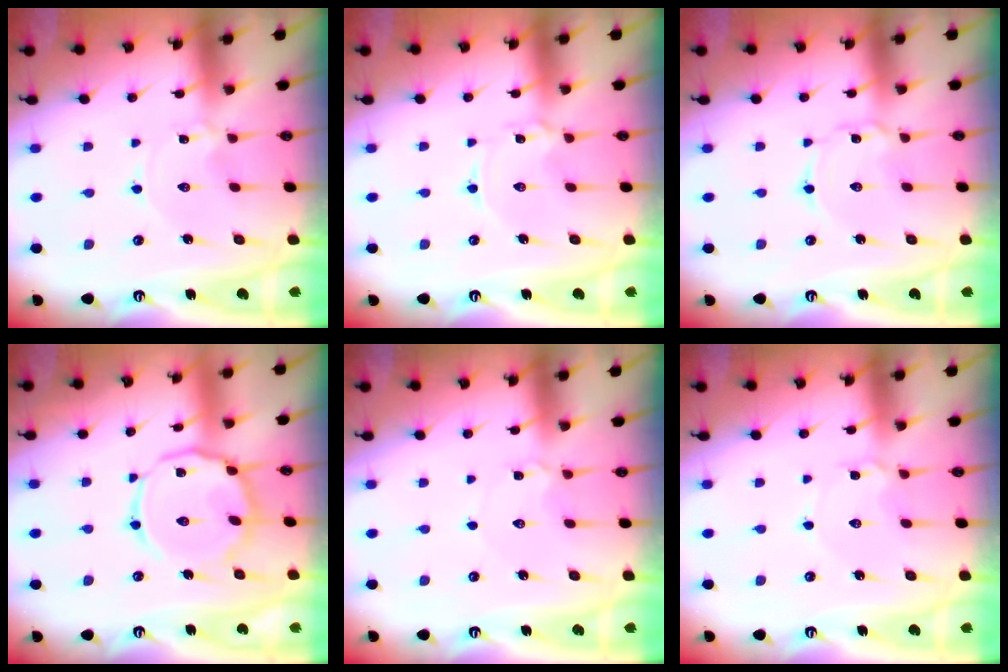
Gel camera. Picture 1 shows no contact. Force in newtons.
{"total": 0.9, "press": 0.9, "slide": 0.1}
{"total": 2.0, "press": 2.0, "slide": 0.2}
{"total": 13.8, "press": 13.8, "slide": 1.1}
{"total": 3.3, "press": 3.3, "slide": 0.4}
{"total": 2.8, "press": 2.8, "slide": 0.3}